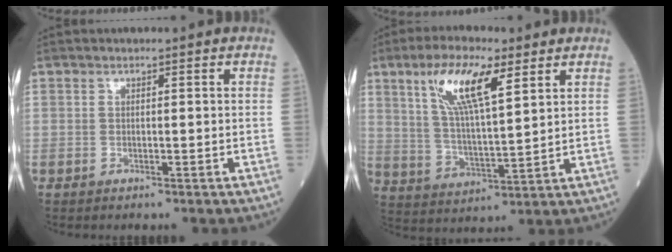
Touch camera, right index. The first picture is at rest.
{"total": 11.9, "force": [6.0, 2.5, 10.0], "torque": [-0.202, 0.010, 0.117]}